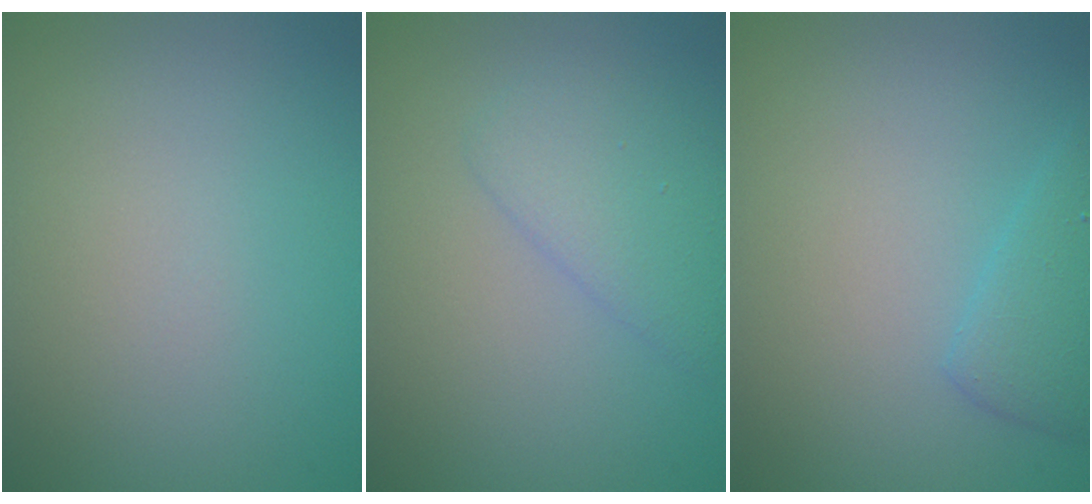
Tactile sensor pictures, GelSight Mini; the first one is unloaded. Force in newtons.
{"total": 3.0, "press": 3.0, "slide": 0.2}
{"total": 2.5, "press": 2.5, "slide": 0.2}